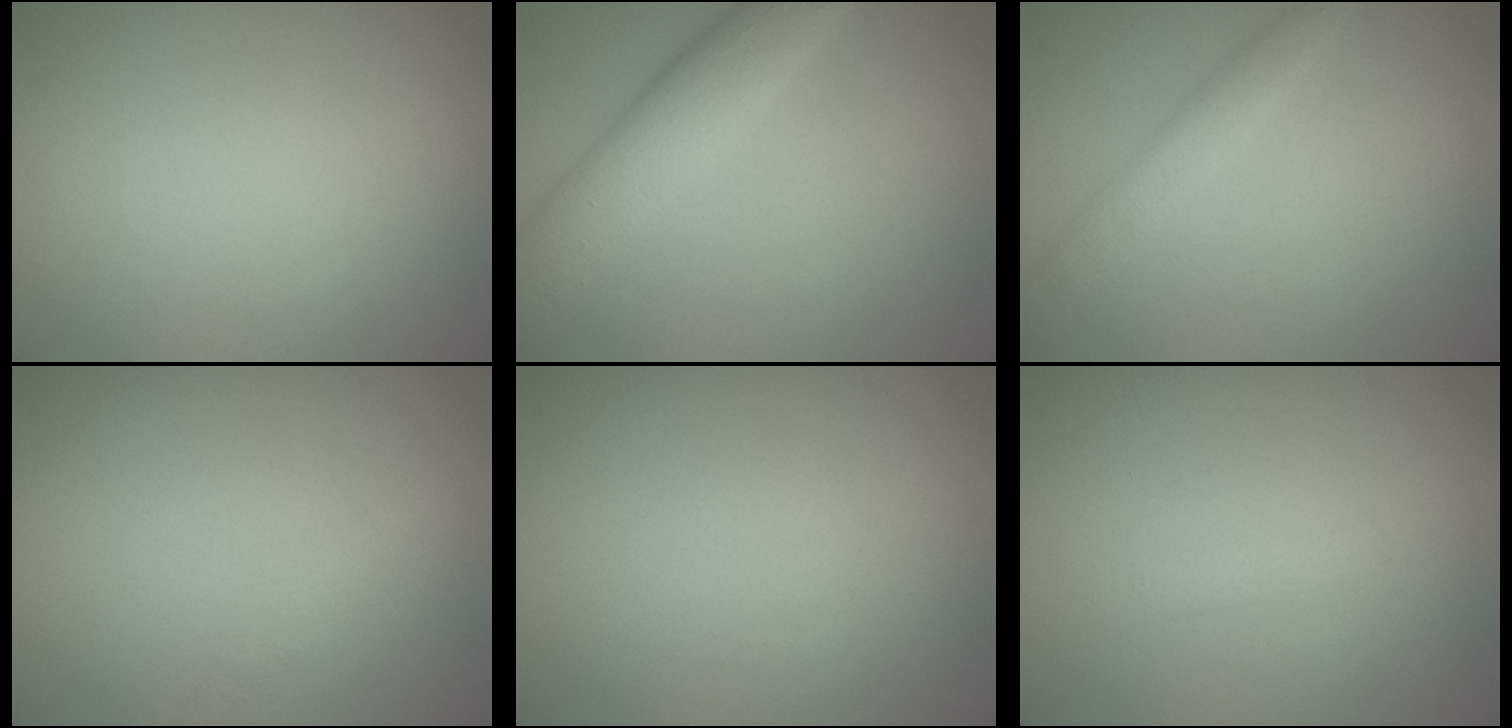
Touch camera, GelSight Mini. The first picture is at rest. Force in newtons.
{"total": 5.6, "press": 5.5, "slide": 0.3}
{"total": 2.2, "press": 2.2, "slide": 0.1}
{"total": 0.9, "press": 0.9, "slide": 0.0}
{"total": 0.0}
{"total": 0.7, "press": 0.7, "slide": 0.1}